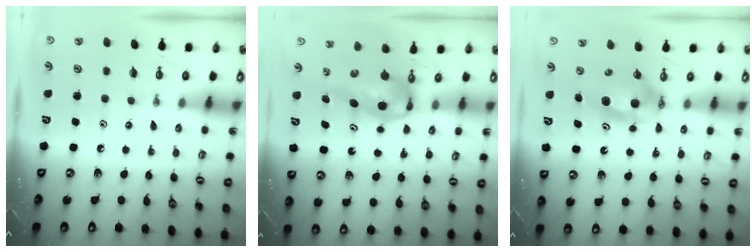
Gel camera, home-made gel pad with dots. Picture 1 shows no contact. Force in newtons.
{"total": 8.1, "press": 7.3, "slide": 3.4}
{"total": 6.6, "press": 6.2, "slide": 2.5}